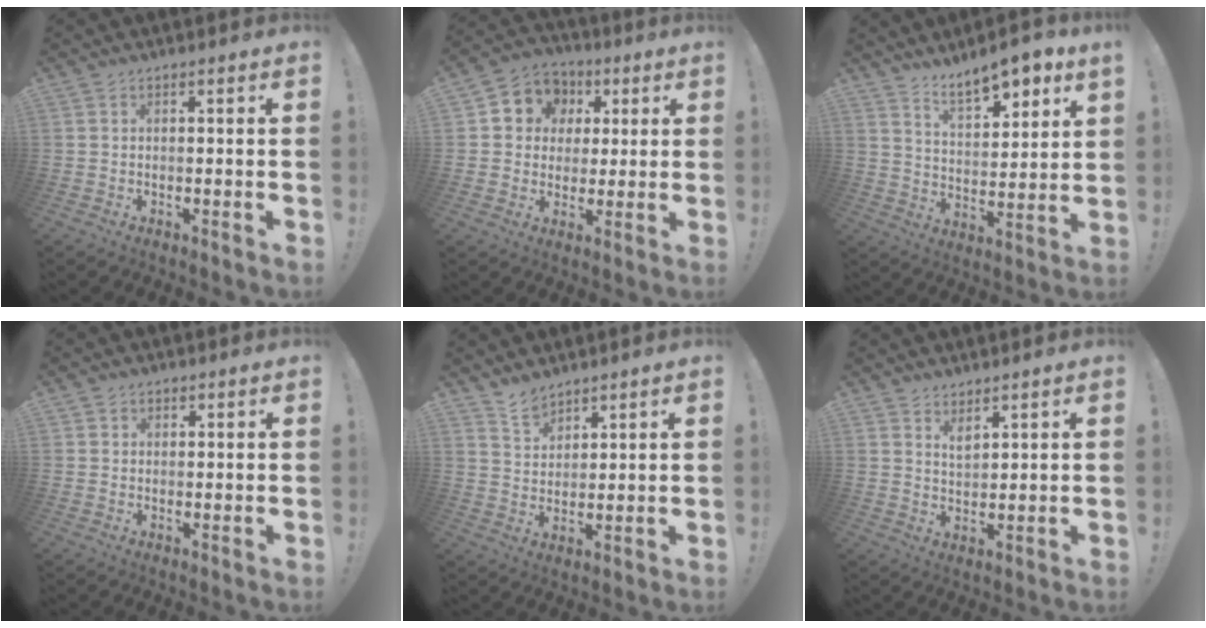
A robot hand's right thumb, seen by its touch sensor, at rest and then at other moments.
{"total": 8.9, "force": [1.8, 8.3, 2.6], "torque": [-0.037, -0.006, 0.041]}
{"total": 10.5, "force": [8.6, 2.9, 5.3], "torque": [-0.072, -0.061, 0.149]}
{"total": 1.4, "force": [0.7, 1.2, 0.2], "torque": [0.009, -0.006, 0.011]}
{"total": 6.2, "force": [5.5, 2.6, 1.1], "torque": [-0.021, -0.037, 0.105]}
{"total": 3.8, "force": [3.0, 1.8, 1.6], "torque": [-0.020, -0.020, 0.052]}